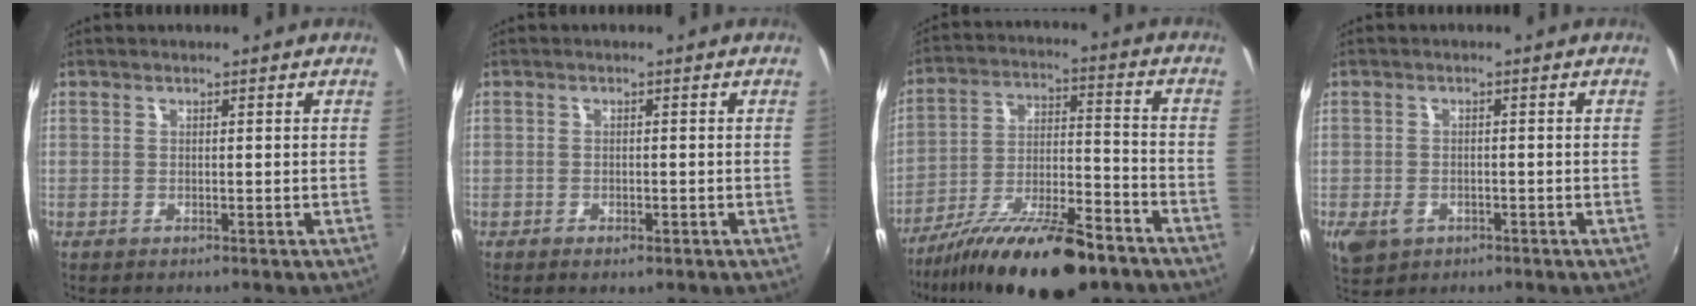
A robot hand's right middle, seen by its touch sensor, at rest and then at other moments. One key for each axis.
{"total": 1.9, "fx": -1.2, "fy": 0.9, "fz": 1.1, "tx": -0.021, "ty": -0.006, "tz": -0.020}
{"total": 21.0, "fx": -15.1, "fy": 5.5, "fz": 13.4, "tx": -0.243, "ty": -0.033, "tz": -0.249}
{"total": 5.4, "fx": -2.4, "fy": 4.0, "fz": 2.8, "tx": -0.064, "ty": -0.011, "tz": -0.039}